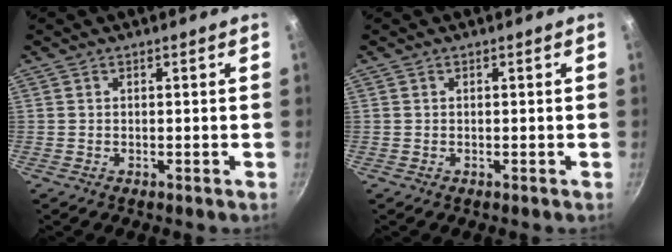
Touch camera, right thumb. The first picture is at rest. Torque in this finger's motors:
{"motor_torque": [0.04, 0.03, 0.17, 0.04, -0.01]}